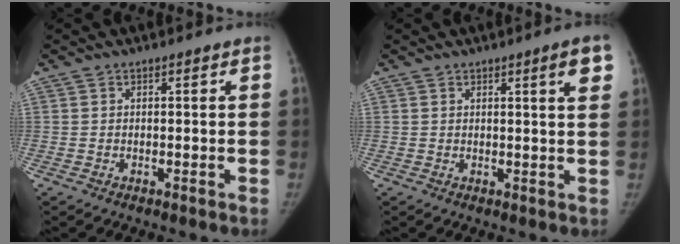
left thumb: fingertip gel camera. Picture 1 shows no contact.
{"total": 4.4, "force": [2.1, 0.3, 3.9], "torque": [-0.045, -0.009, 0.027]}